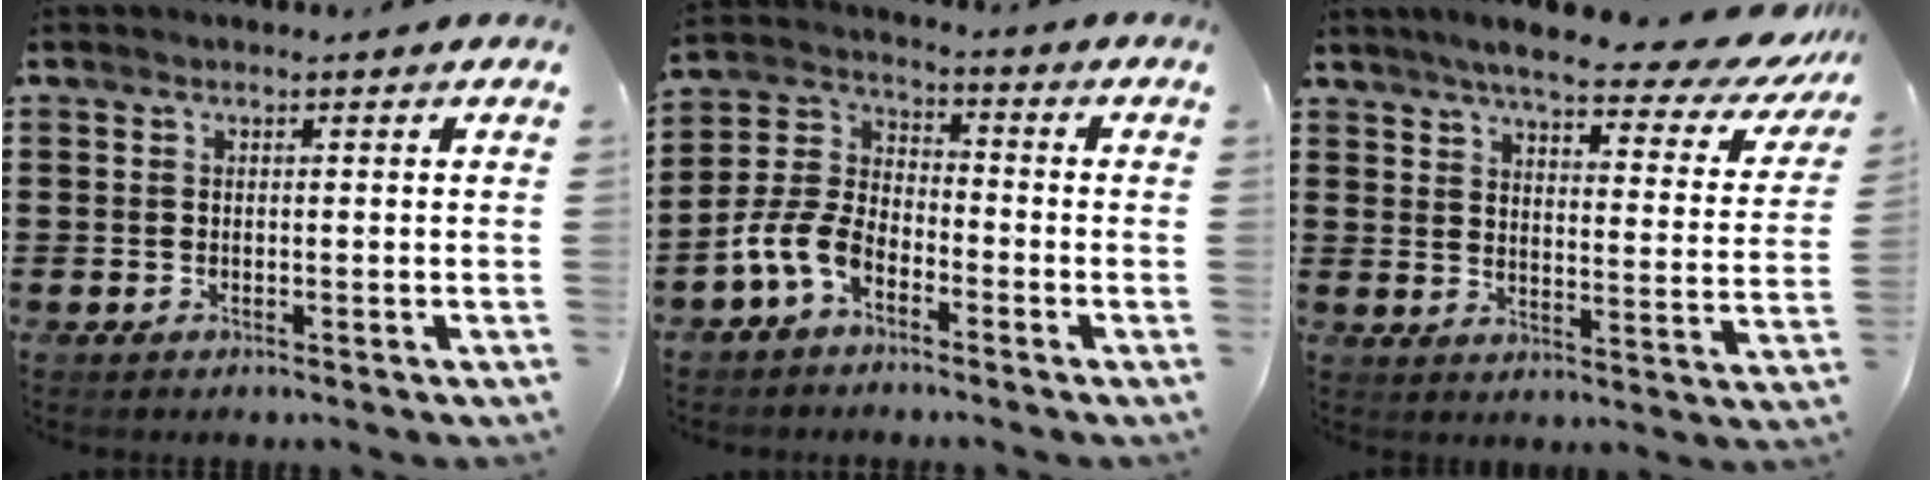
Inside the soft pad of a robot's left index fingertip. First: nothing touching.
{"total": 7.2, "force": [-4.6, 3.7, 4.1], "torque": [-0.122, -0.003, -0.099]}
{"total": 7.1, "force": [6.0, 0.7, 3.7], "torque": [-0.081, -0.040, 0.098]}